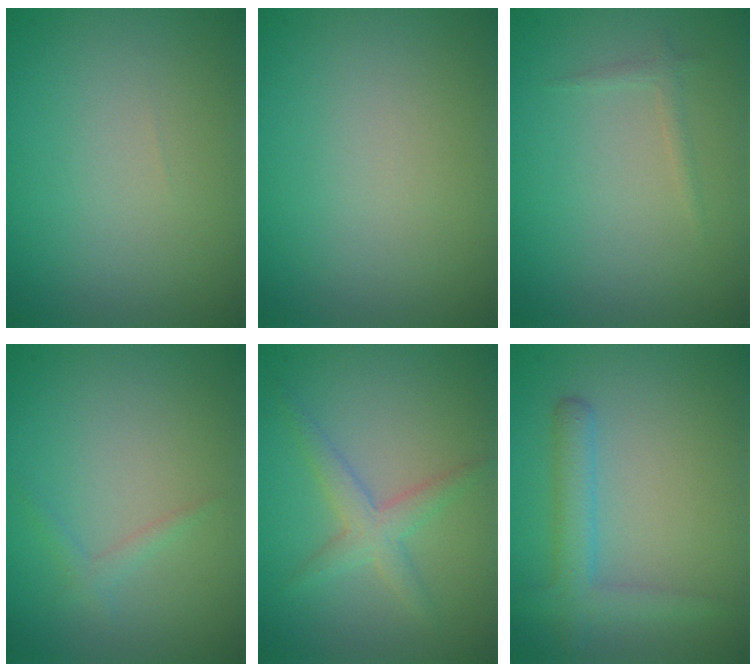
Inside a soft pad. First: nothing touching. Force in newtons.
{"total": 0.0}
{"total": 0.7, "press": 0.7, "slide": 0.1}
{"total": 0.9, "press": 0.9, "slide": 0.0}
{"total": 2.6, "press": 2.6, "slide": 0.1}
{"total": 3.0, "press": 3.0, "slide": 0.2}